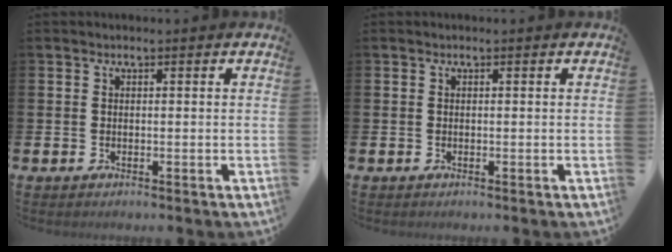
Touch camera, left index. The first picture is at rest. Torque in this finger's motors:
{"motor_torque": [0.02, 0.00, 0.00, 0.00]}